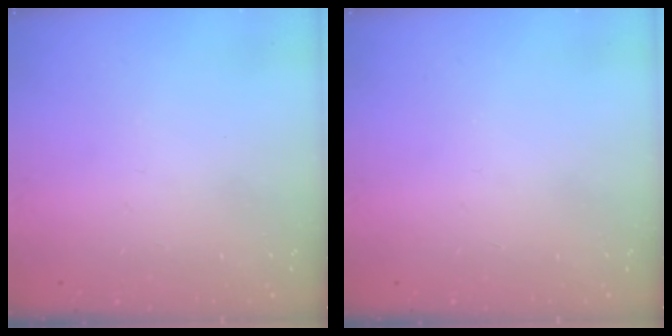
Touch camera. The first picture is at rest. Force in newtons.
{"total": 0.0}